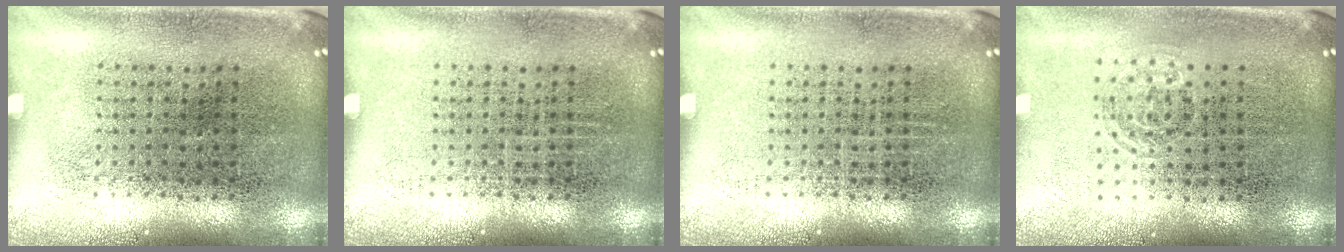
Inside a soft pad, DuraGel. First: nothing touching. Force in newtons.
{"total": 0.0}
{"total": 0.0}
{"total": 0.8, "press": 0.5, "slide": 0.5}